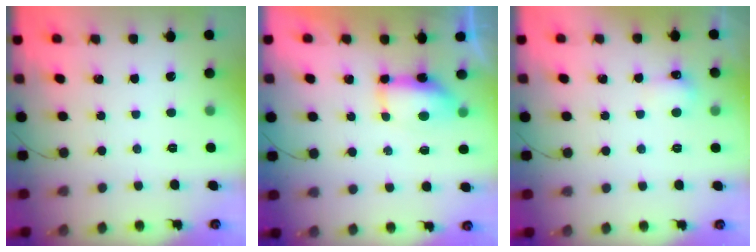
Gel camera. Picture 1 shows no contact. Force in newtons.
{"total": 7.0, "press": 7.0, "slide": 0.5}
{"total": 4.3, "press": 4.1, "slide": 1.1}